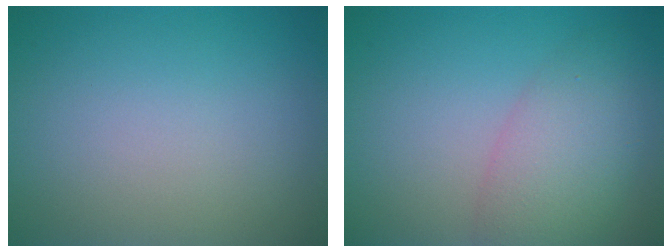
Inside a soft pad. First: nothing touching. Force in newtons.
{"total": 5.3, "press": 5.2, "slide": 0.4}